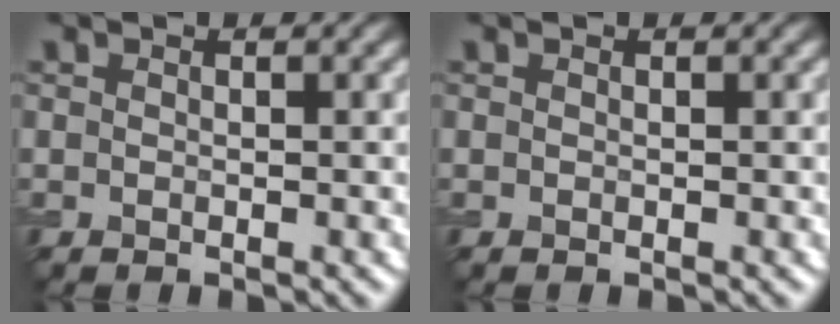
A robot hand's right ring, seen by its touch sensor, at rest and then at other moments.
{"total": 0.0}